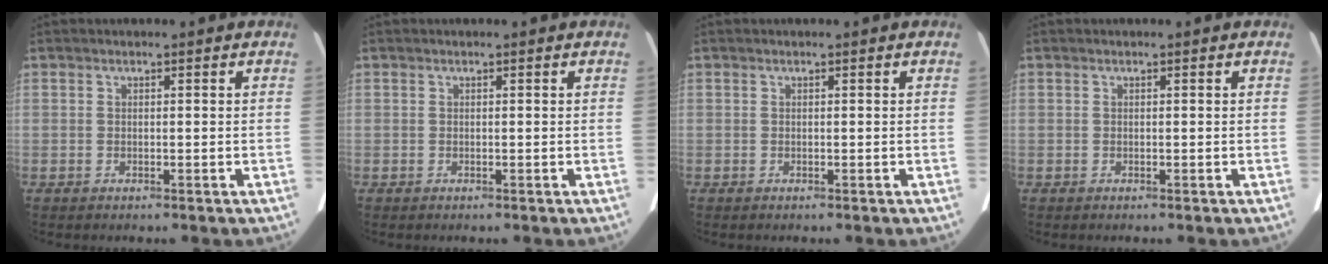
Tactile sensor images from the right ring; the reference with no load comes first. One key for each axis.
{"total": 0.0}
{"total": 0.0}
{"total": 0.0}